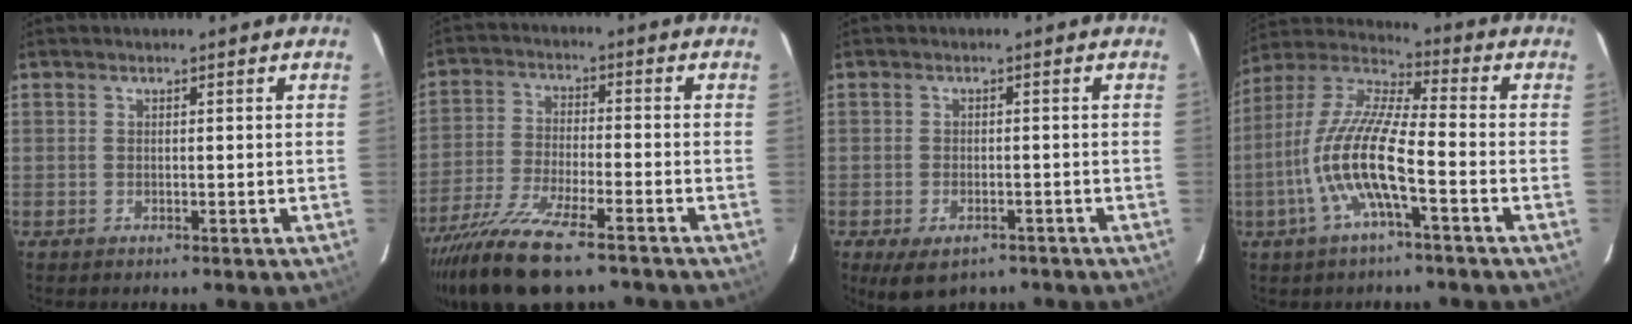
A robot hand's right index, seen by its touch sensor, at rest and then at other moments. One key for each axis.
{"total": 16.8, "fx": -12.7, "fy": 3.7, "fz": 10.3, "tx": -0.218, "ty": -0.050, "tz": -0.232}
{"total": 6.0, "fx": -3.9, "fy": 3.1, "fz": 3.4, "tx": -0.065, "ty": -0.018, "tz": -0.052}
{"total": 12.9, "fx": -4.3, "fy": 1.9, "fz": 12.0, "tx": -0.248, "ty": 0.001, "tz": -0.090}